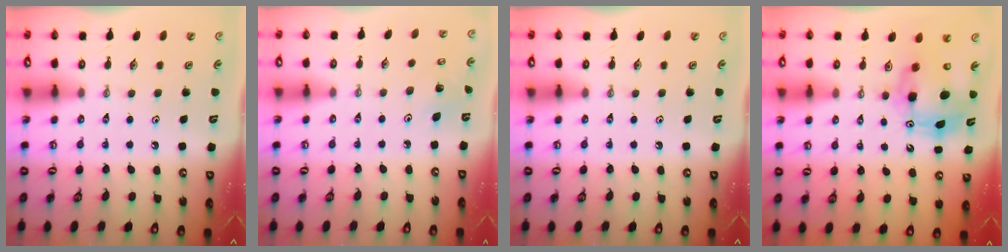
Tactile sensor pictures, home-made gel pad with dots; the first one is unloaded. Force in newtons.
{"total": 3.1, "press": 3.1, "slide": 0.3}
{"total": 0.0}
{"total": 10.5, "press": 10.4, "slide": 0.9}